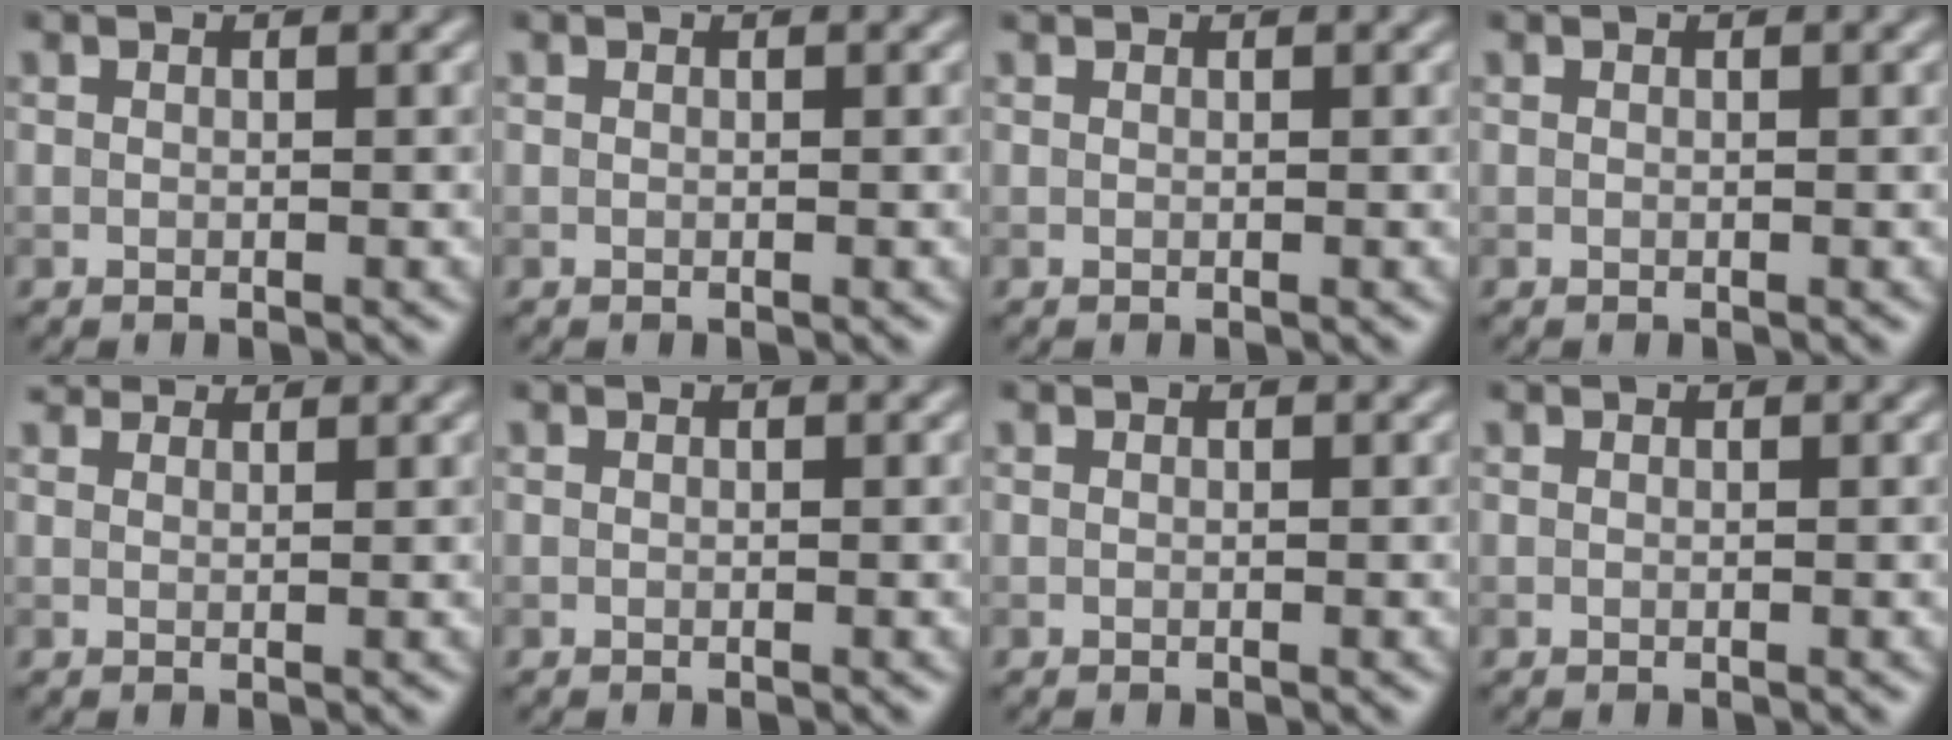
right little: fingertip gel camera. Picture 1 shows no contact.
{"total": 0.0}
{"total": 0.6, "force": [0.6, 0.0, 0.1], "torque": [-0.003, -0.001, 0.006]}
{"total": 0.0}
{"total": 3.9, "force": [3.6, 1.2, 1.3], "torque": [-0.027, -0.003, 0.056]}
{"total": 0.0}
{"total": 0.0}
{"total": 0.0}